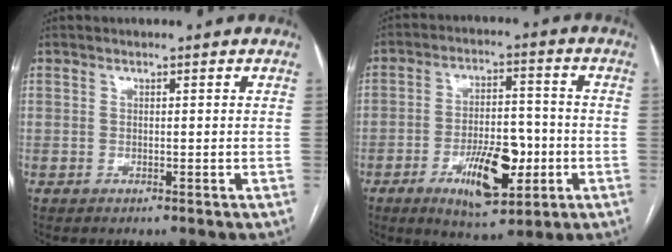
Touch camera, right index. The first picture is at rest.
{"total": 11.2, "force": [-4.0, 4.3, 9.6], "torque": [-0.163, 0.005, -0.058]}